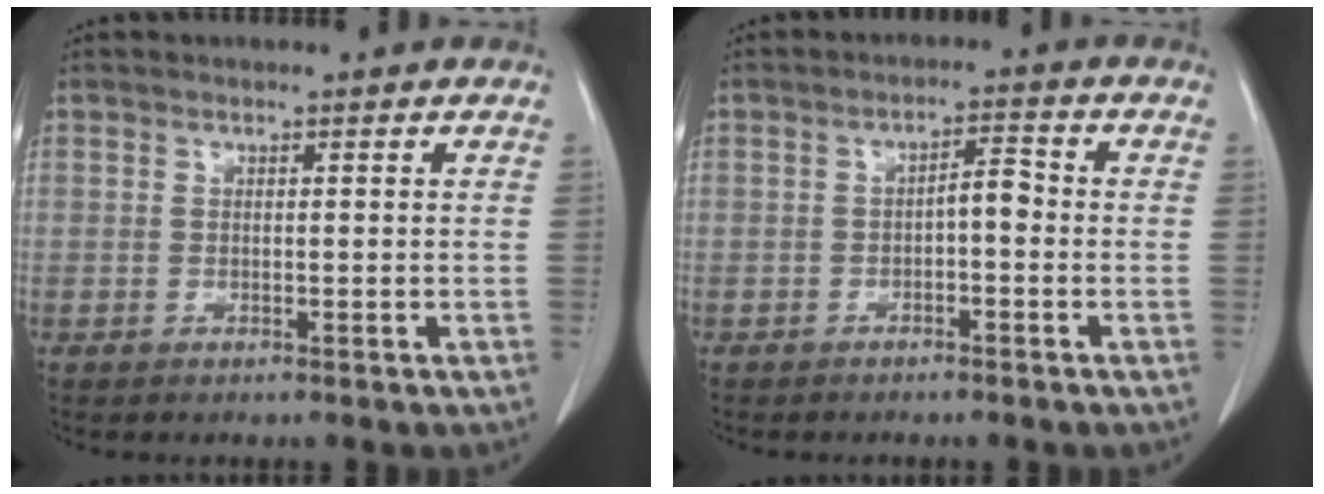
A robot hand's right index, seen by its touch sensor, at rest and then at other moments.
{"total": 3.0, "force": [-0.6, 1.0, 2.8], "torque": [-0.042, 0.012, -0.010]}